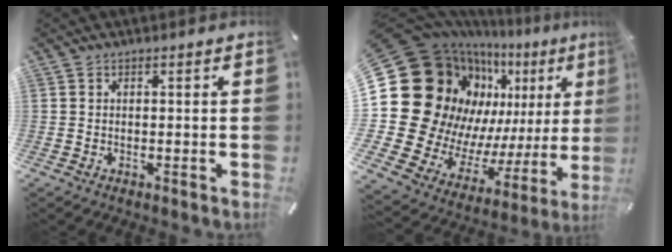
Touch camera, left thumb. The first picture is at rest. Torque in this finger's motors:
{"motor_torque": [2.18, 2.83, 2.77, 0.00, 0.57]}